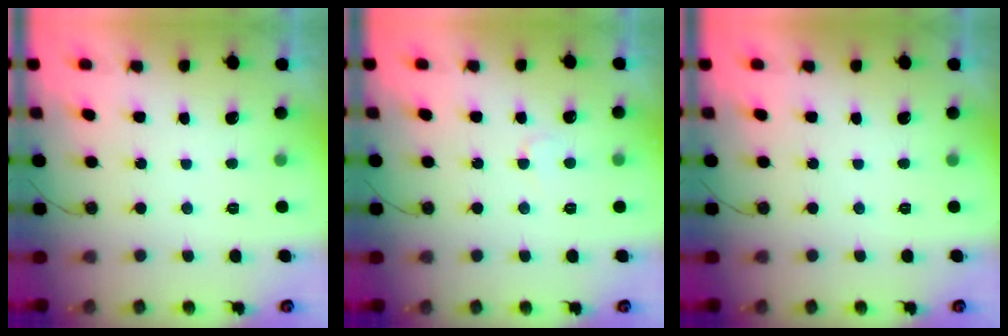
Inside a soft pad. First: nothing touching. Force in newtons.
{"total": 3.1, "press": 3.1, "slide": 0.3}
{"total": 0.0}